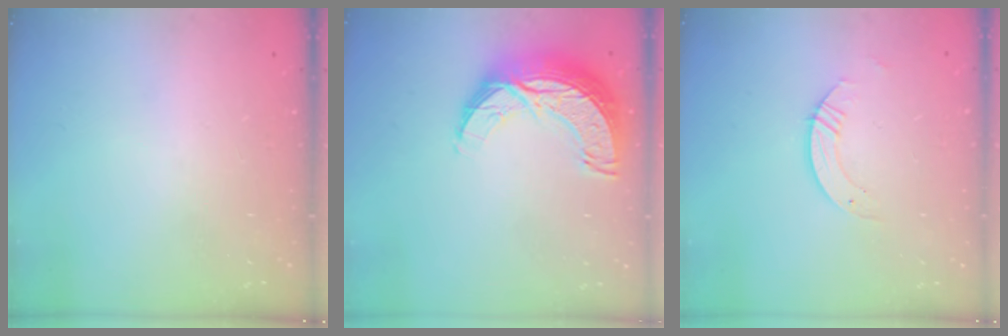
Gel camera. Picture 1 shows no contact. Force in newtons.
{"total": 12.4, "press": 12.4, "slide": 0.9}
{"total": 3.8, "press": 3.8, "slide": 0.1}